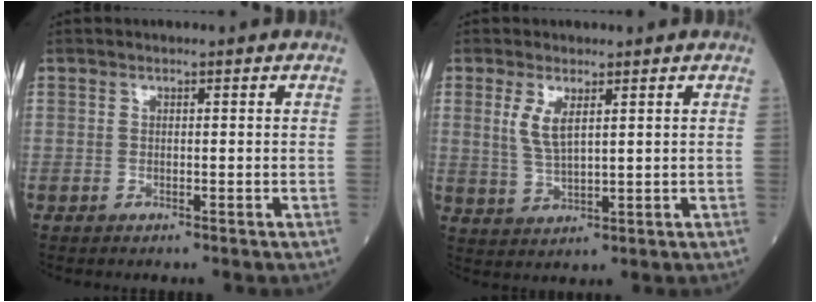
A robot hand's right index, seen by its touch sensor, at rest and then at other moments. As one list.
[{"total": 4.4, "force": [1.7, 1.2, 3.9], "torque": [-0.086, -0.004, 0.041]}]